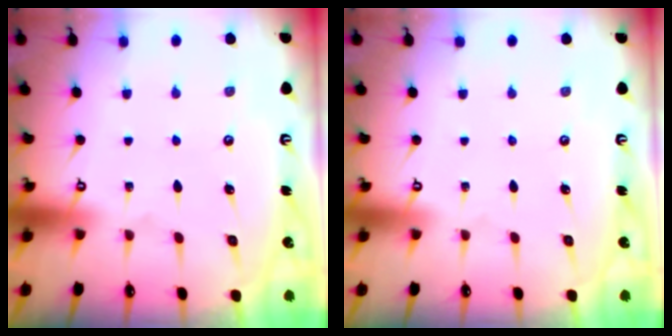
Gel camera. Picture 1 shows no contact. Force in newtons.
{"total": 0.0}